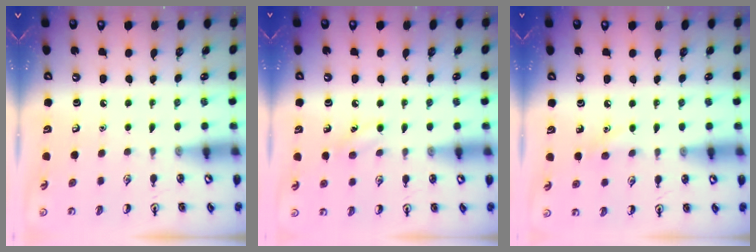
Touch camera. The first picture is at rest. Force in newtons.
{"total": 6.5, "press": 6.1, "slide": 2.0}
{"total": 5.7, "press": 5.4, "slide": 1.9}